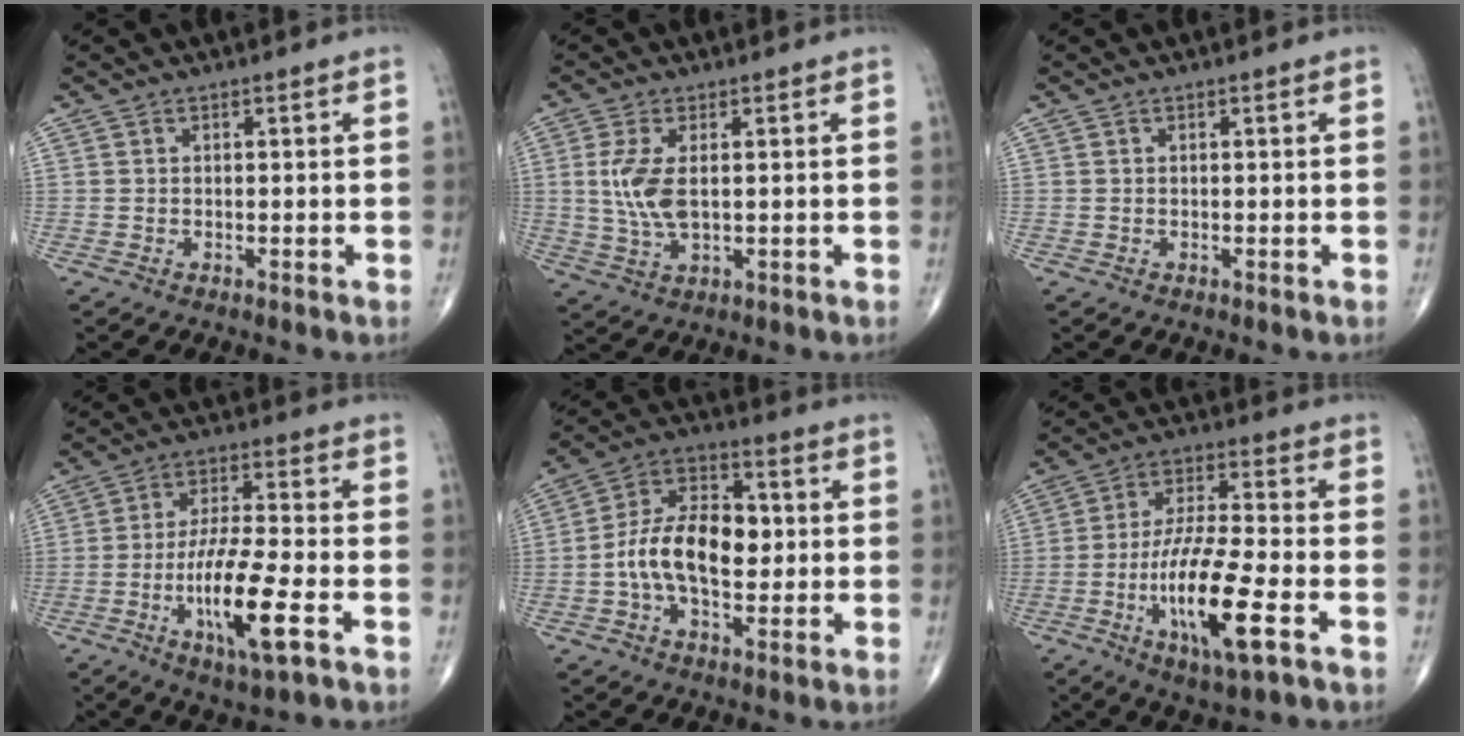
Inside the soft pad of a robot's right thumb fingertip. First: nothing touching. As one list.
[{"total": 7.2, "force": [0.8, 3.3, 6.3], "torque": [-0.144, -0.006, 0.021]}, {"total": 0.0}, {"total": 13.7, "force": [-4.8, 3.0, 12.5], "torque": [-0.240, 0.010, -0.084]}, {"total": 14.2, "force": [-0.8, 8.1, 11.6], "torque": [-0.198, 0.031, -0.022]}, {"total": 15.8, "force": [-5.6, 3.6, 14.3], "torque": [-0.278, 0.012, -0.099]}]